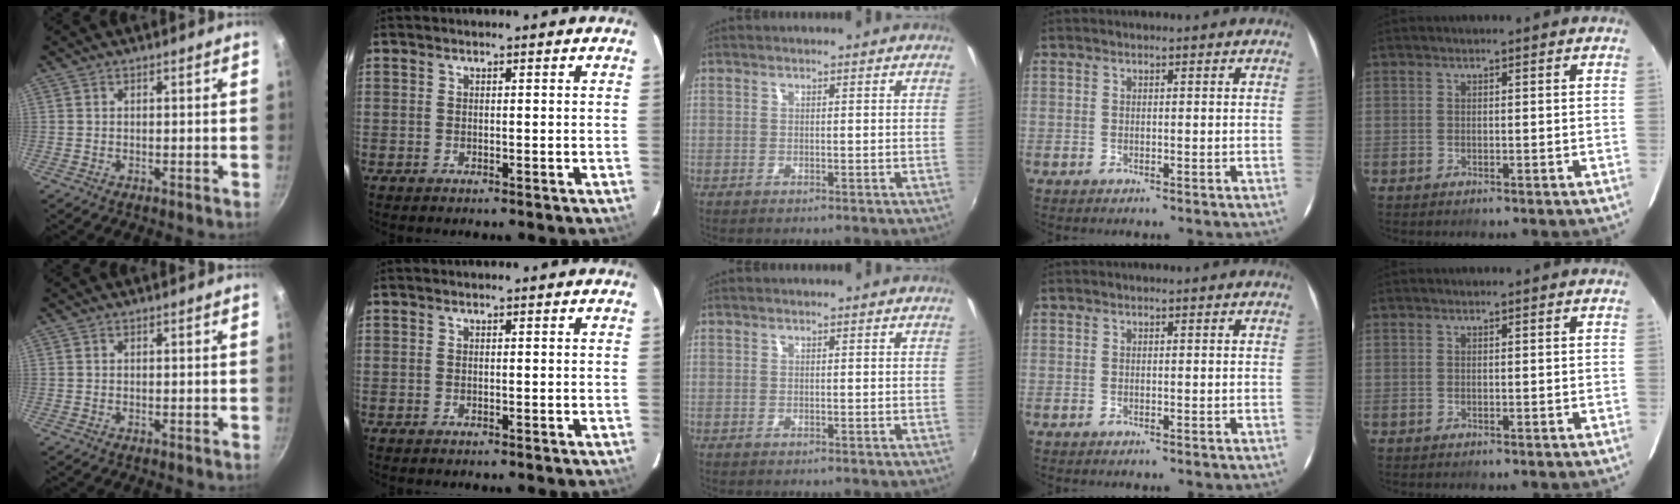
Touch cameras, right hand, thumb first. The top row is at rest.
{}